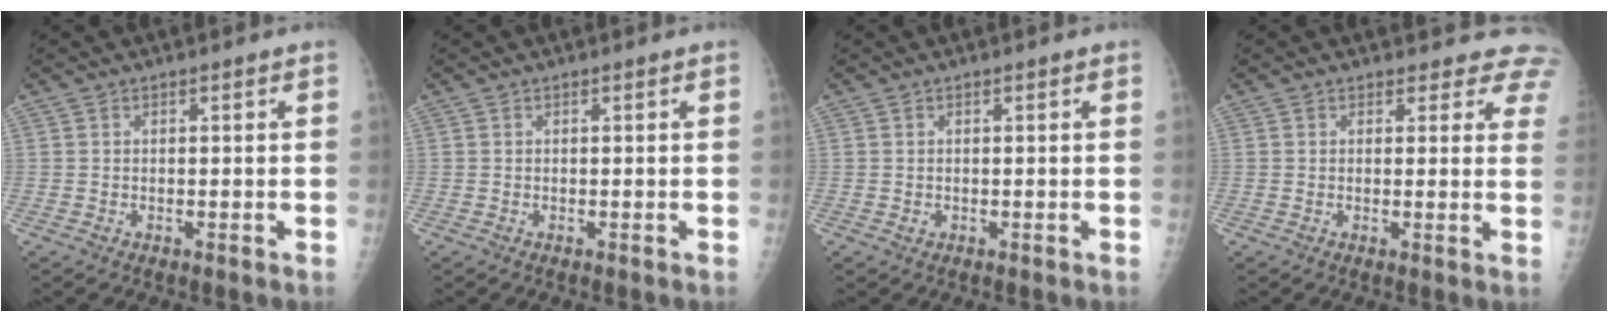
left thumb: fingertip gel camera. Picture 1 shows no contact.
{"total": 0.0}
{"total": 0.6, "force": [0.0, 0.6, 0.2], "torque": [0.001, 0.001, -0.001]}
{"total": 7.4, "force": [6.6, 3.4, 0.5], "torque": [0.047, -0.026, 0.038]}